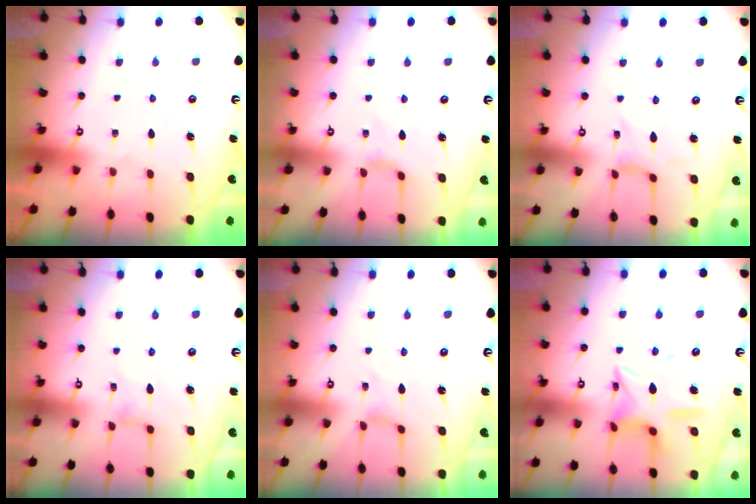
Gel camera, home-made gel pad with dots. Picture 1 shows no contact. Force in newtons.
{"total": 2.1, "press": 2.0, "slide": 0.5}
{"total": 0.0}
{"total": 1.4, "press": 1.4, "slide": 0.4}
{"total": 0.0}
{"total": 11.2, "press": 11.1, "slide": 0.9}